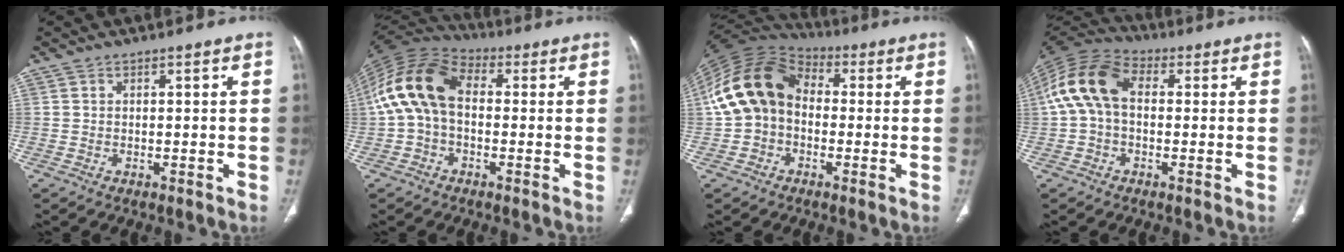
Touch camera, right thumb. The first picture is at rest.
{"total": 14.0, "force": [0.5, 9.0, 10.6], "torque": [-0.211, 0.038, -0.002]}
{"total": 15.2, "force": [0.1, 11.5, 10.0], "torque": [-0.189, 0.041, -0.011]}
{"total": 12.7, "force": [1.1, 8.3, 9.5], "torque": [-0.189, 0.036, 0.010]}